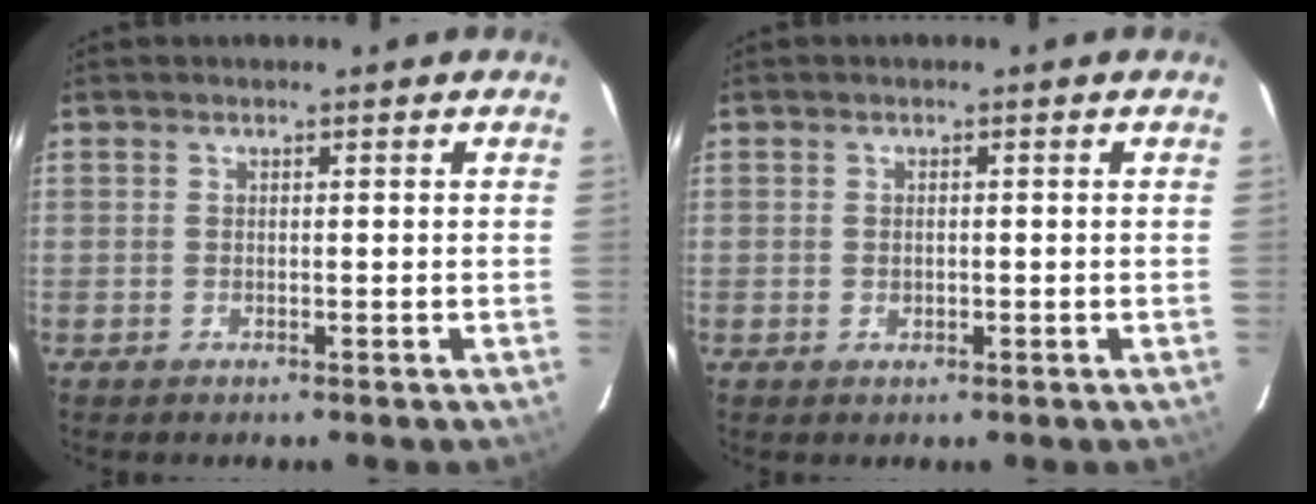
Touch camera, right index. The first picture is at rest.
{"total": 1.0, "force": [-0.1, 0.8, 0.6], "torque": [-0.011, 0.002, -0.001]}